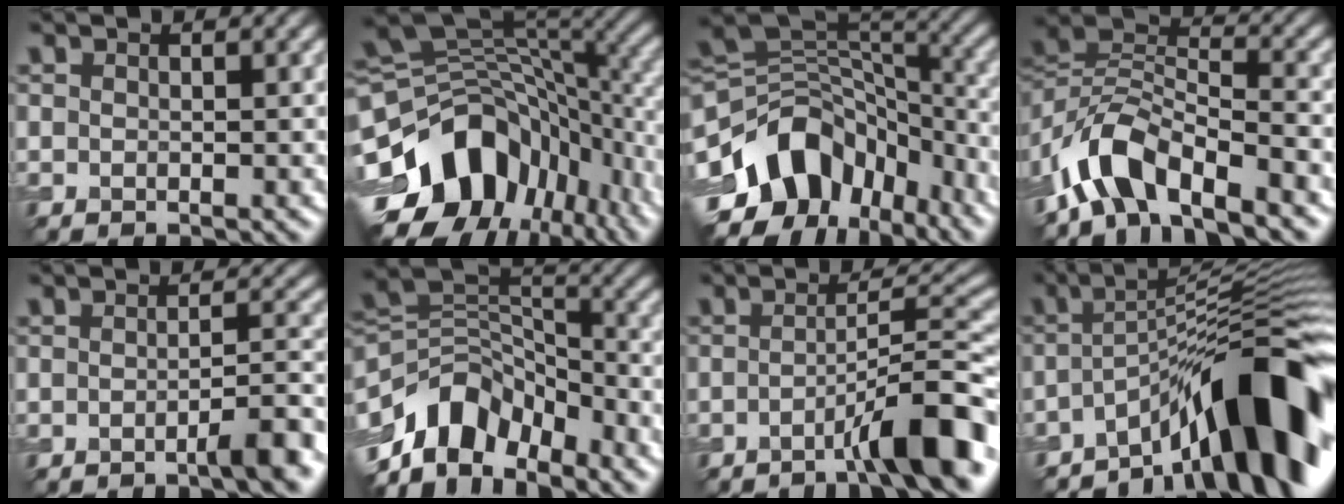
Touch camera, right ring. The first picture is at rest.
{"total": 14.7, "force": [-5.0, 10.6, 8.9], "torque": [-0.167, -0.008, -0.084]}
{"total": 12.3, "force": [-4.5, 8.8, 7.4], "torque": [-0.143, 0.005, -0.083]}
{"total": 7.5, "force": [-5.1, 3.1, 4.5], "torque": [-0.070, 0.006, -0.107]}
{"total": 3.5, "force": [-1.8, 0.7, 2.9], "torque": [-0.033, 0.011, -0.039]}
{"total": 8.6, "force": [-5.5, 5.1, 4.3], "torque": [-0.062, 0.000, -0.109]}
{"total": 7.1, "force": [-3.6, 0.9, 6.1], "torque": [-0.077, 0.022, -0.064]}
{"total": 11.5, "force": [-6.4, 2.6, 9.2], "torque": [-0.105, 0.024, -0.111]}